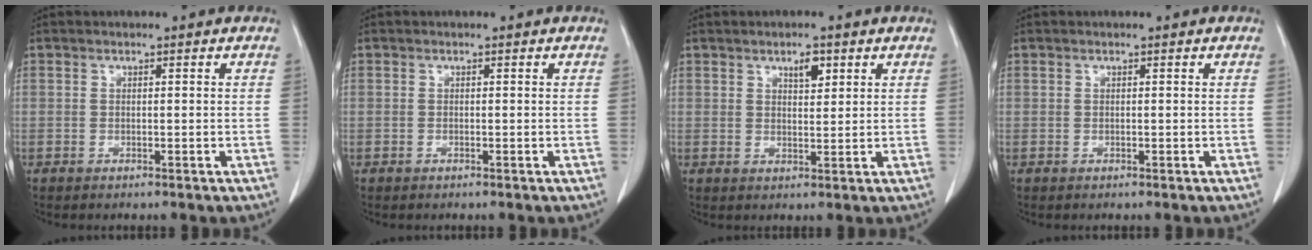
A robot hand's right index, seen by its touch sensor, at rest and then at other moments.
{"total": 0.0}
{"total": 3.0, "force": [1.7, 1.2, 2.1], "torque": [-0.033, -0.004, 0.029]}
{"total": 0.0}